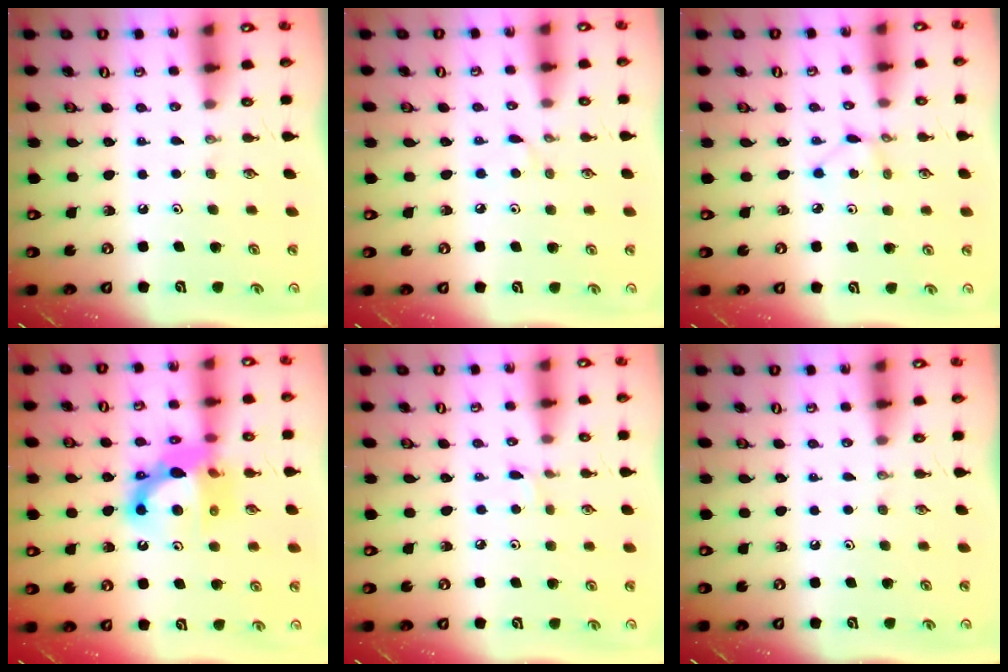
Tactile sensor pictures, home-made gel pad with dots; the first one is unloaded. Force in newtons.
{"total": 3.6, "press": 3.6, "slide": 0.4}
{"total": 2.1, "press": 2.1, "slide": 0.3}
{"total": 13.3, "press": 13.2, "slide": 1.3}
{"total": 1.6, "press": 1.5, "slide": 0.2}
{"total": 0.0}